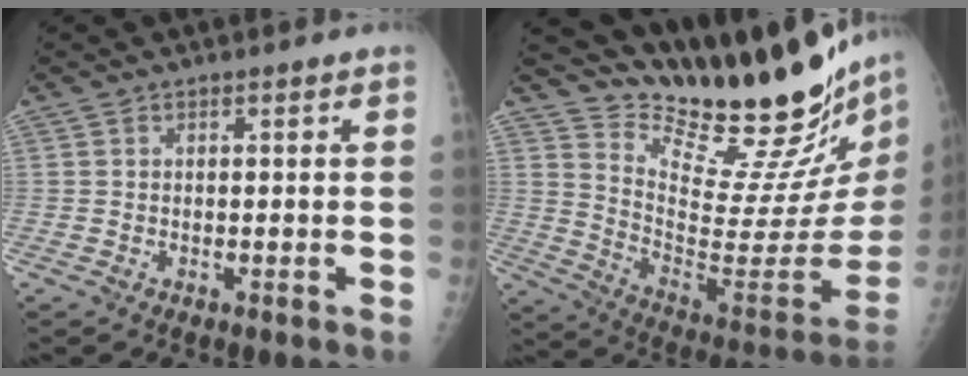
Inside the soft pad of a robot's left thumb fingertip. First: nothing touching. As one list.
[{"total": 28.7, "force": [26.3, 4.3, 10.6], "torque": [-0.135, -0.212, 0.367]}]